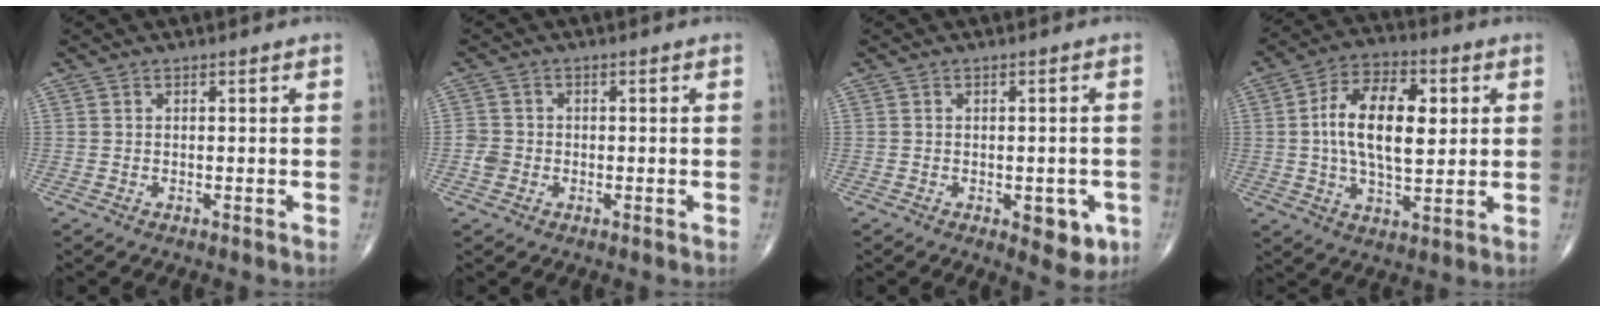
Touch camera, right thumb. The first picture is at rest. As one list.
[{"total": 2.6, "force": [-0.8, 2.3, 0.9], "torque": [-0.008, 0.008, -0.019]}, {"total": 5.9, "force": [-2.1, 2.9, 4.7], "torque": [-0.036, 0.000, -0.020]}, {"total": 15.0, "force": [2.1, 7.6, 12.8], "torque": [-0.208, 0.005, 0.031]}]